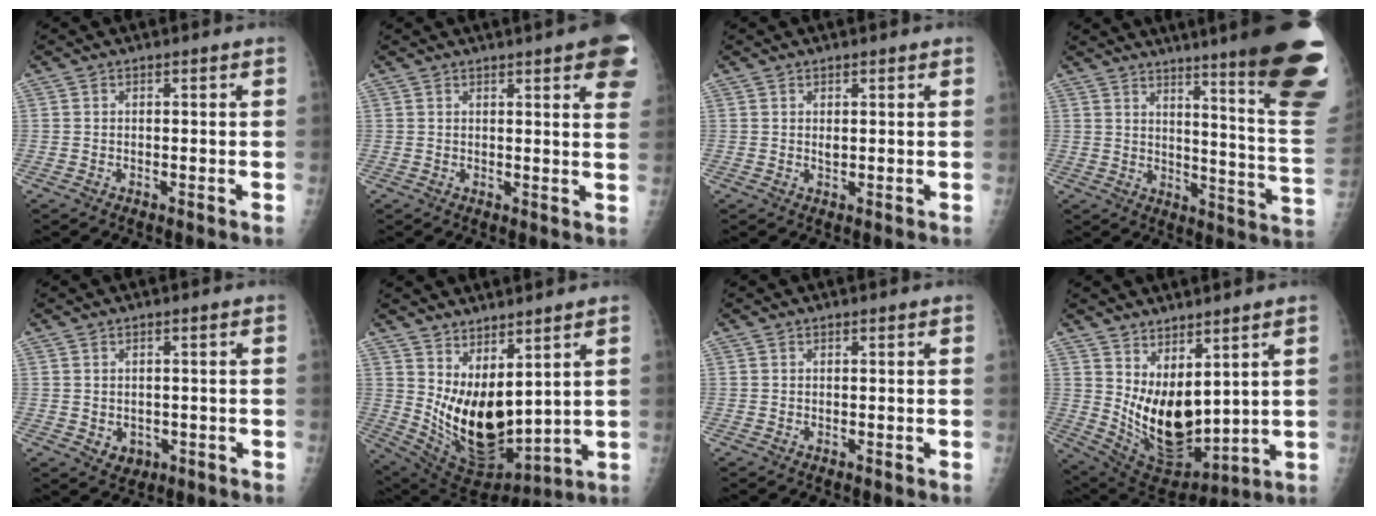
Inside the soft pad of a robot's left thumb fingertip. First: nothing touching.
{"total": 10.2, "force": [5.5, 2.1, 8.4], "torque": [-0.077, -0.009, 0.056]}
{"total": 1.3, "force": [0.6, 0.6, 1.0], "torque": [-0.014, -0.004, 0.012]}
{"total": 25.9, "force": [17.1, 2.1, 19.2], "torque": [-0.194, -0.113, 0.220]}
{"total": 2.9, "force": [-0.5, 2.5, 1.5], "torque": [-0.012, -0.003, 0.006]}
{"total": 15.7, "force": [4.7, 7.9, 12.7], "torque": [-0.203, -0.056, 0.114]}
{"total": 0.0}
{"total": 14.4, "force": [4.3, 7.6, 11.5], "torque": [-0.174, -0.052, 0.106]}